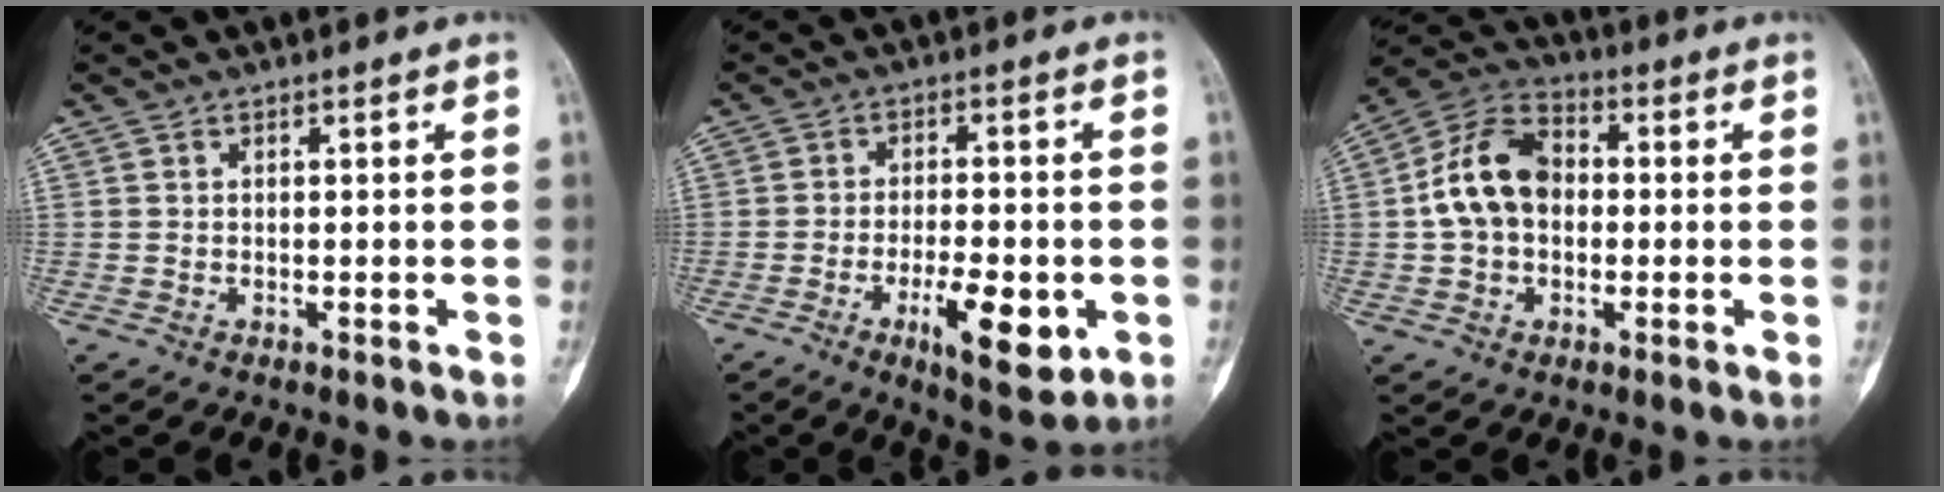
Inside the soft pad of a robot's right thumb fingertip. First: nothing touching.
{"total": 10.4, "force": [-3.6, 3.8, 9.0], "torque": [-0.133, 0.003, -0.050]}
{"total": 12.2, "force": [0.2, 8.8, 8.5], "torque": [-0.147, 0.033, -0.006]}